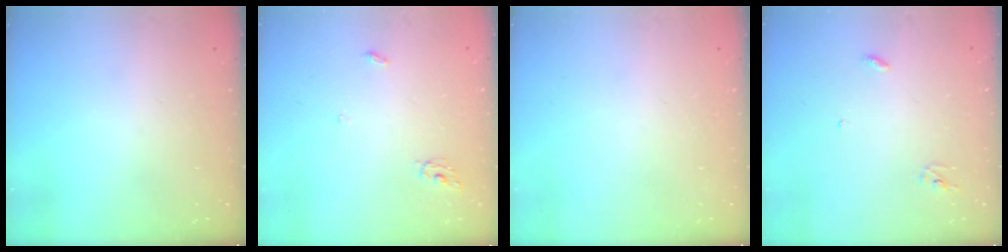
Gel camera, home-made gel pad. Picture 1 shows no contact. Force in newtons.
{"total": 4.0, "press": 4.0, "slide": 0.3}
{"total": 0.0}
{"total": 2.8, "press": 2.8, "slide": 0.2}